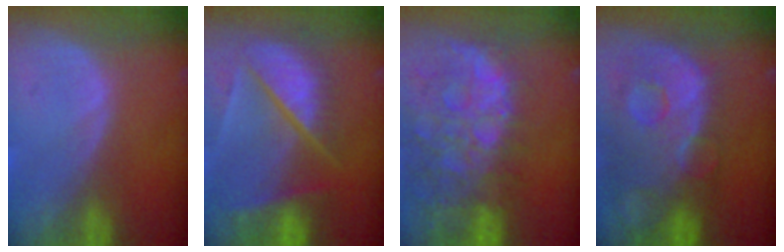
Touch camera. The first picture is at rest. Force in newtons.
{"total": 10.1, "press": 8.6, "slide": 5.3}
{"total": 13.9, "press": 11.2, "slide": 8.3}
{"total": 13.4, "press": 11.0, "slide": 7.6}